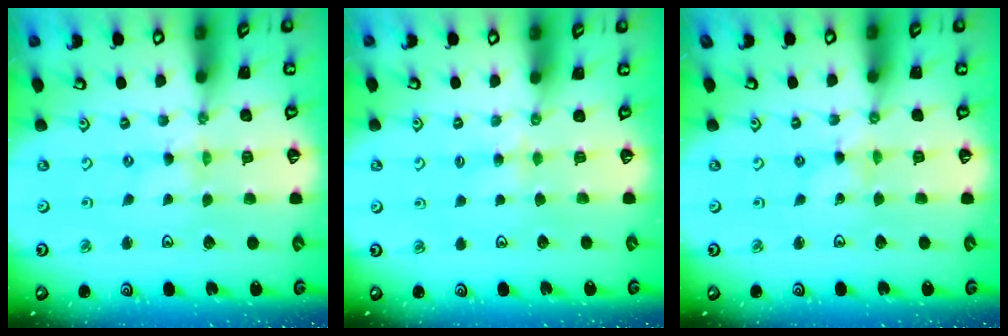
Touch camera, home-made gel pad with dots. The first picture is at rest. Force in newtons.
{"total": 3.4, "press": 3.4, "slide": 0.7}
{"total": 1.4, "press": 1.4, "slide": 0.2}